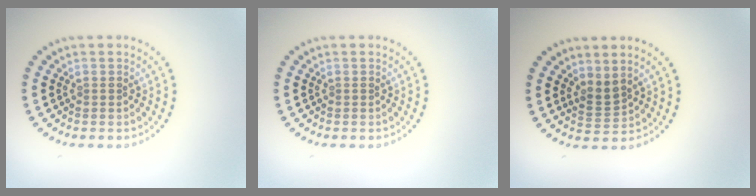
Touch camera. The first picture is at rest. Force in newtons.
{"total": 0.0}
{"total": 1.8, "press": 1.3, "slide": 1.2}